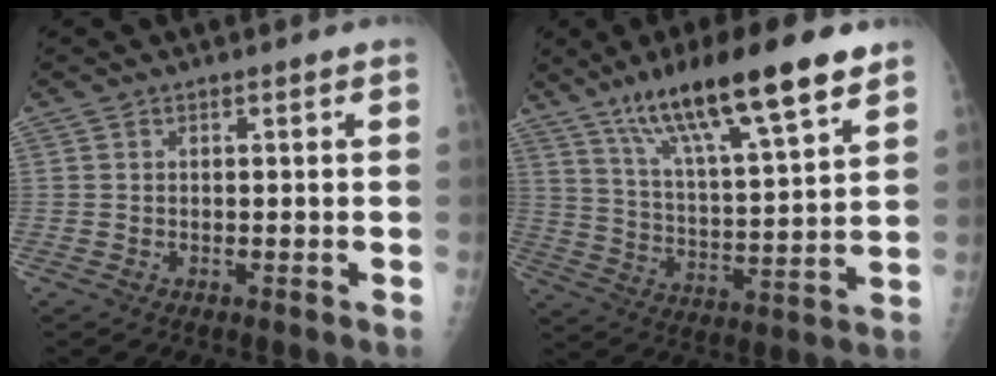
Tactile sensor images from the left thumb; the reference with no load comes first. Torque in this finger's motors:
{"motor_torque": [1.92, 0.65, 1.43, -1.10, 0.18]}